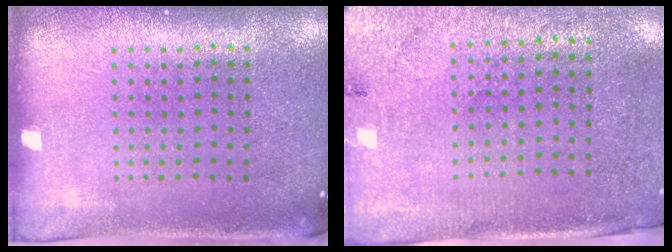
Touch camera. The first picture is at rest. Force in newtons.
{"total": 2.7, "press": 2.3, "slide": 1.4}